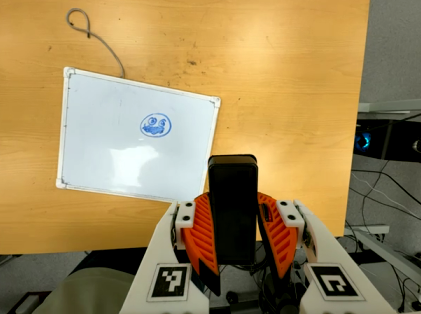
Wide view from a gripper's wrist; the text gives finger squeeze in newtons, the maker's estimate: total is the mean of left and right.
{"total": 9.8, "left": 8.0, "right": 11.5}